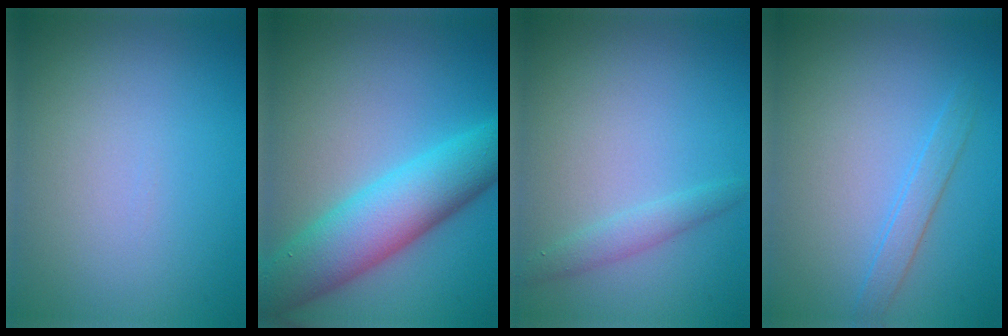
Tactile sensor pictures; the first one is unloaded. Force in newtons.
{"total": 8.3, "press": 8.3, "slide": 0.2}
{"total": 1.5, "press": 1.5, "slide": 0.0}
{"total": 1.7, "press": 1.7, "slide": 0.1}